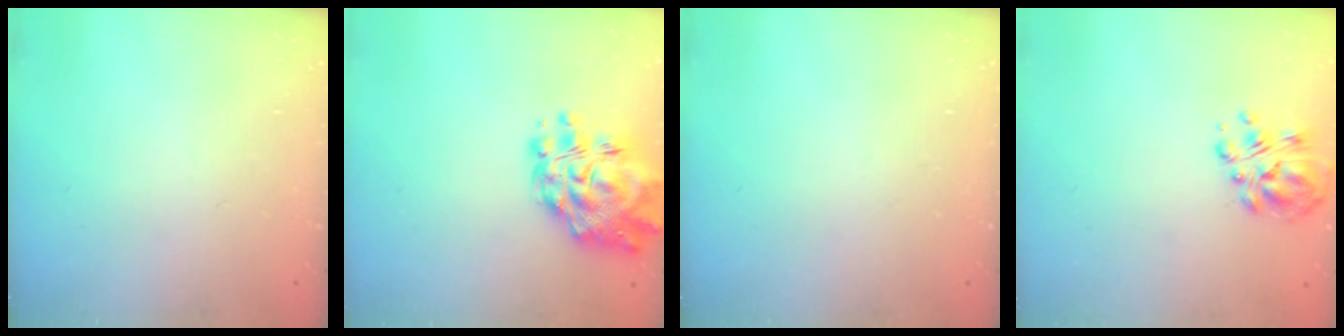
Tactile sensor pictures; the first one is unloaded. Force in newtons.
{"total": 14.5, "press": 13.6, "slide": 4.9}
{"total": 0.0}
{"total": 6.8, "press": 6.6, "slide": 1.8}